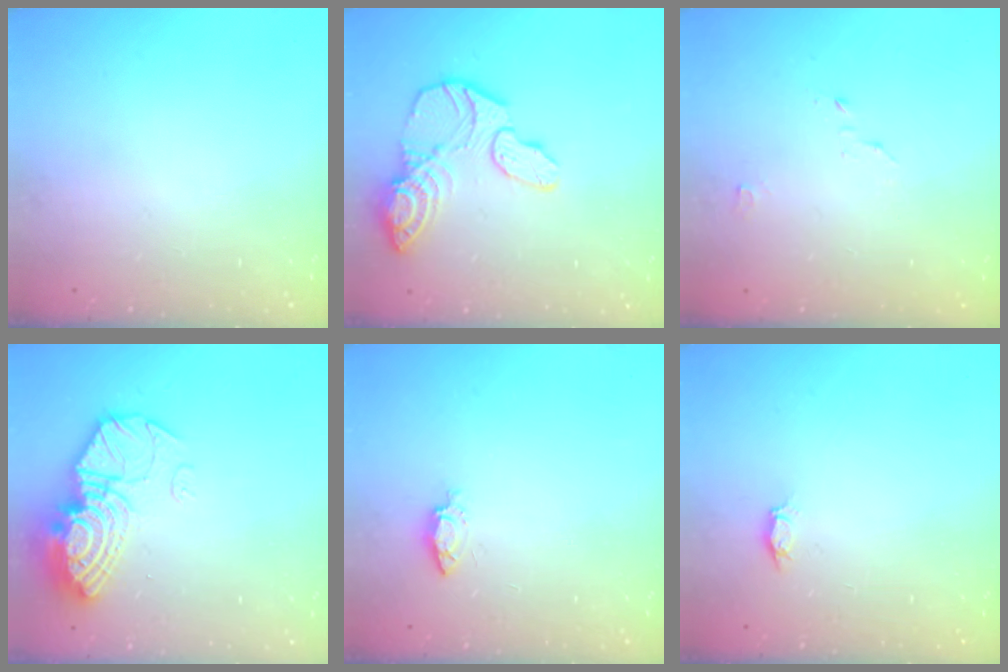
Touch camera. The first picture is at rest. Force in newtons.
{"total": 13.8, "press": 13.7, "slide": 1.4}
{"total": 2.1, "press": 2.1, "slide": 0.2}
{"total": 15.4, "press": 15.3, "slide": 1.3}
{"total": 3.8, "press": 3.7, "slide": 0.6}
{"total": 2.8, "press": 2.8, "slide": 0.3}